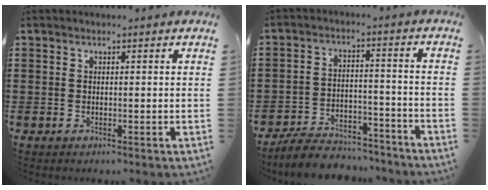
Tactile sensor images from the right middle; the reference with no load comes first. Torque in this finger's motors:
{"motor_torque": [0.96, -0.45, 0.03, 0.01]}